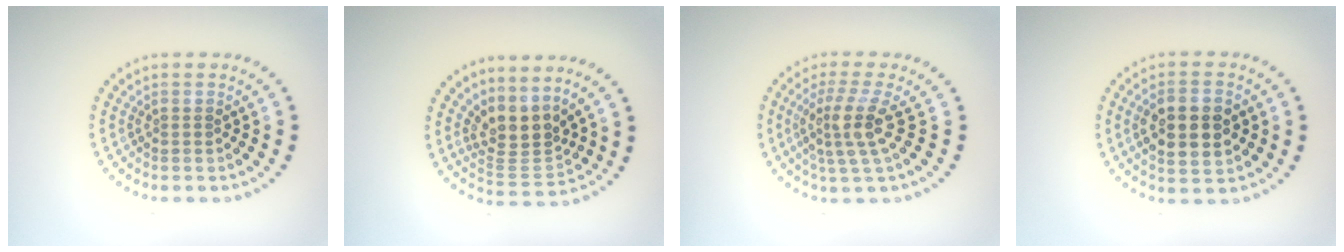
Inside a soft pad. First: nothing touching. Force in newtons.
{"total": 3.5, "press": 2.6, "slide": 2.4}
{"total": 3.9, "press": 2.8, "slide": 2.6}
{"total": 5.5, "press": 5.5, "slide": 0.3}